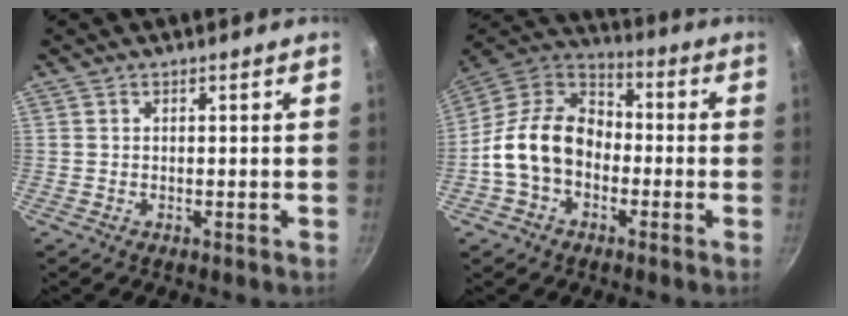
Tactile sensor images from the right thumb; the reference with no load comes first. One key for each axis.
{"total": 15.1, "fx": -2.9, "fy": 11.2, "fz": 9.8, "tx": -0.135, "ty": 0.044, "tz": -0.072}